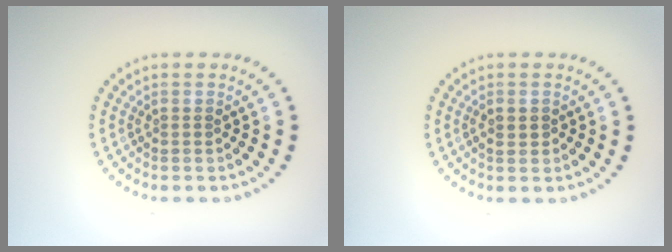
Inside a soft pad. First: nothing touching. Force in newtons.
{"total": 0.9, "press": 0.9, "slide": 0.1}